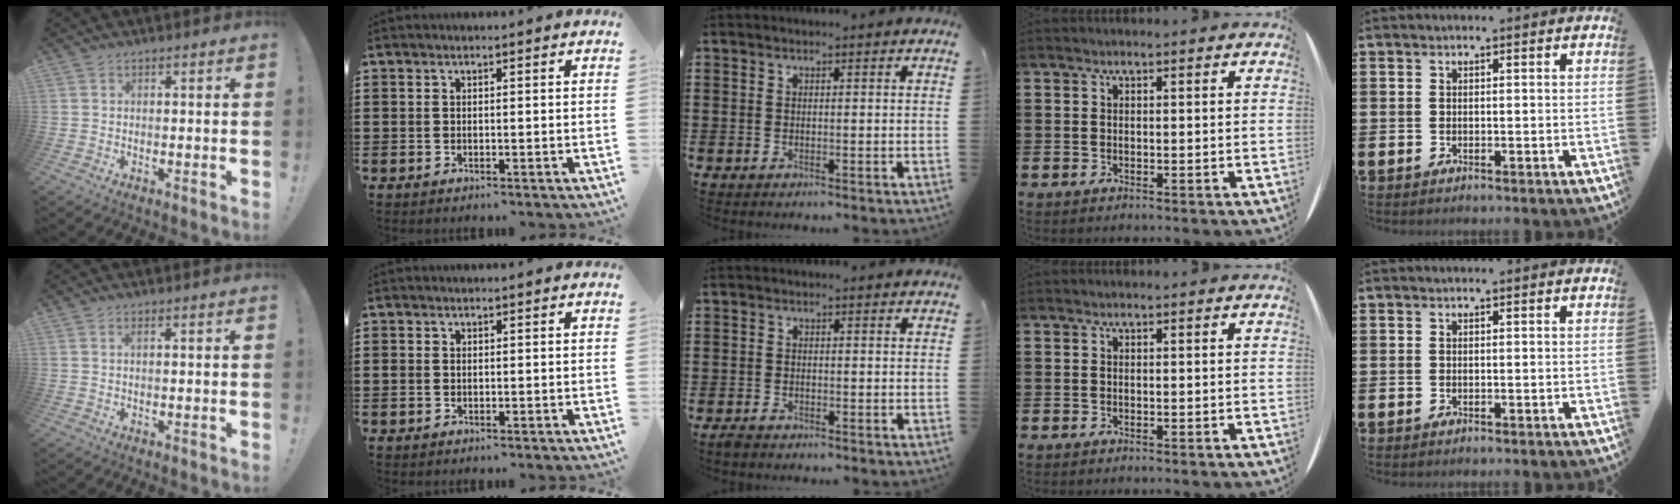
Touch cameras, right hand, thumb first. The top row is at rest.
{"thumb": {"total": 1.1, "force": [0.2, 0.1, 1.0], "torque": [-0.021, 0.001, 0.003]}, "index": {"total": 0.7, "force": [0.0, 0.6, 0.4], "torque": [-0.009, 0.004, -0.002]}, "middle": {"total": 1.0, "force": [-0.9, 0.3, 0.4], "torque": [-0.017, -0.006, -0.019]}}